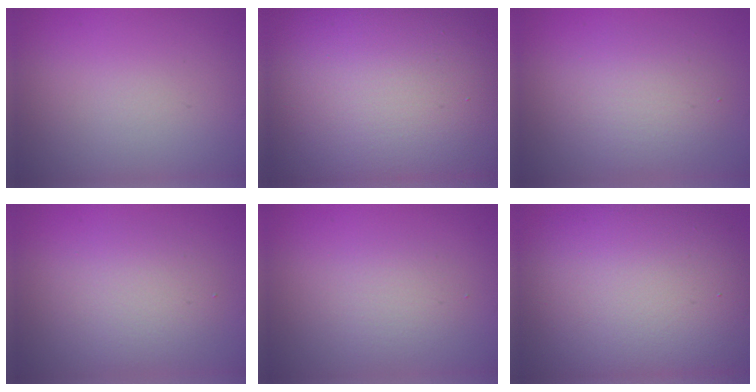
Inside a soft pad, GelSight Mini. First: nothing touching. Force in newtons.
{"total": 20.1, "press": 20.1, "slide": 0.9}
{"total": 3.4, "press": 3.4, "slide": 0.2}
{"total": 3.5, "press": 3.5, "slide": 0.3}
{"total": 2.0, "press": 2.0, "slide": 0.1}
{"total": 13.6, "press": 13.6, "slide": 1.1}